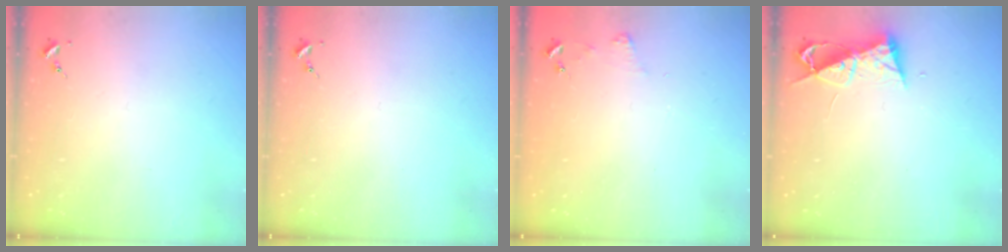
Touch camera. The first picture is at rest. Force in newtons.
{"total": 0.0}
{"total": 4.5, "press": 4.5, "slide": 0.5}
{"total": 8.3, "press": 8.2, "slide": 0.8}